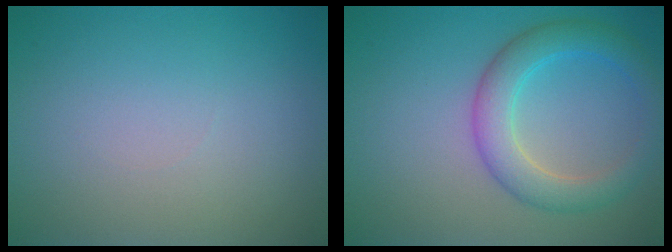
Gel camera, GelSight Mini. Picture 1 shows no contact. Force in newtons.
{"total": 4.5, "press": 4.4, "slide": 0.3}